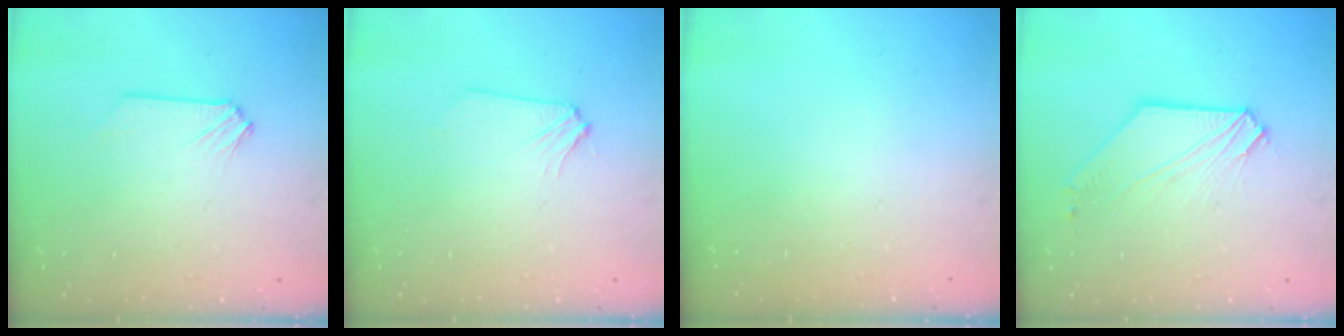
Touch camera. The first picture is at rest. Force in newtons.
{"total": 2.2, "press": 2.2, "slide": 0.3}
{"total": 0.0}
{"total": 5.4, "press": 5.3, "slide": 0.8}